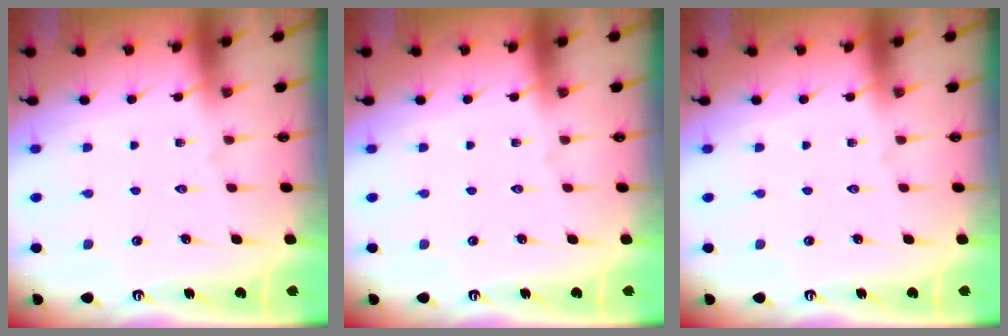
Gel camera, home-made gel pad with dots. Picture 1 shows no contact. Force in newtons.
{"total": 0.0}
{"total": 0.0}